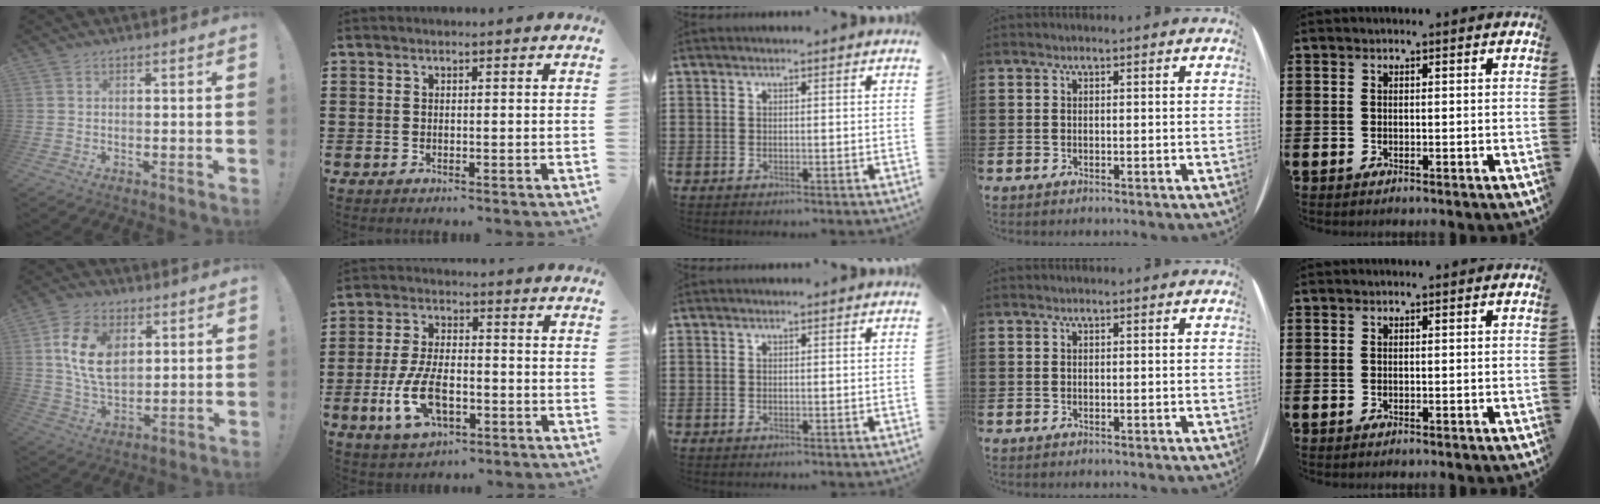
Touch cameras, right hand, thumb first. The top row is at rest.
{"thumb": {"total": 14.3, "force": [4.4, 9.6, 9.7], "torque": [-0.178, -0.004, 0.082]}, "index": {"total": 9.0, "force": [-3.0, 4.4, 7.2], "torque": [-0.166, -0.005, -0.060]}}